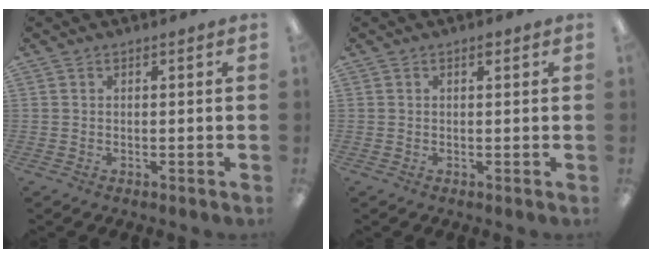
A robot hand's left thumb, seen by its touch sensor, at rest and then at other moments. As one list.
[{"total": 0.9, "force": [0.6, 0.2, 0.6], "torque": [-0.014, 0.001, 0.011]}]